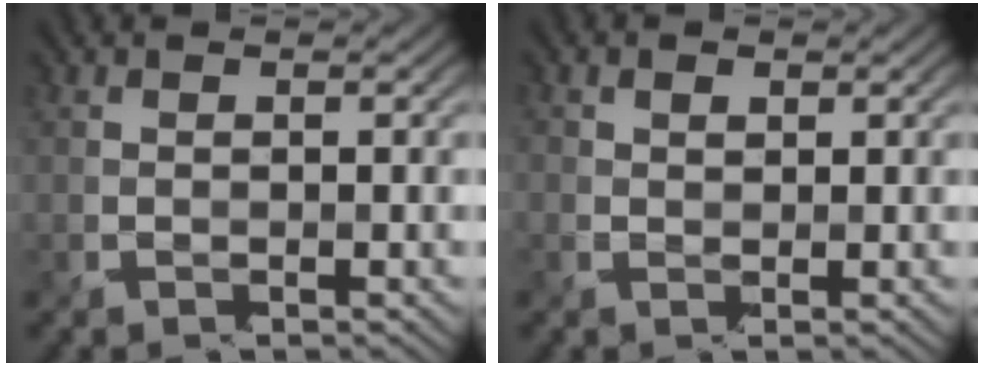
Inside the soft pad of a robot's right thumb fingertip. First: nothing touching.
{"total": 0.9, "force": [0.3, 0.7, 0.6], "torque": [-0.014, 0.000, 0.004]}